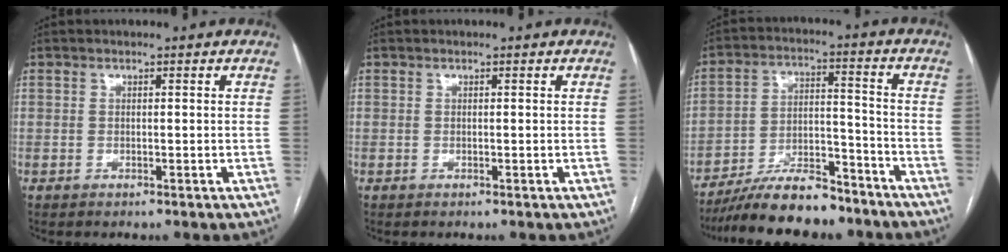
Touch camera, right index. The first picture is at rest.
{"total": 0.0}
{"total": 13.4, "force": [-11.5, 3.2, 6.2], "torque": [-0.104, 0.013, -0.198]}